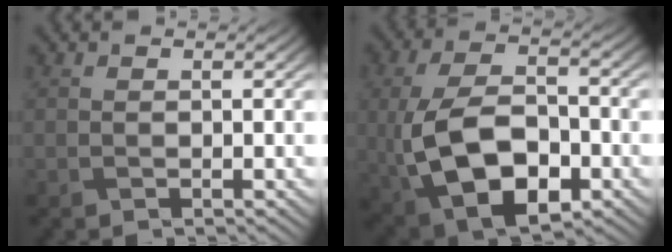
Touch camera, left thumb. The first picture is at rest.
{"total": 13.0, "force": [-3.3, 7.5, 10.2], "torque": [-0.236, -0.022, -0.057]}